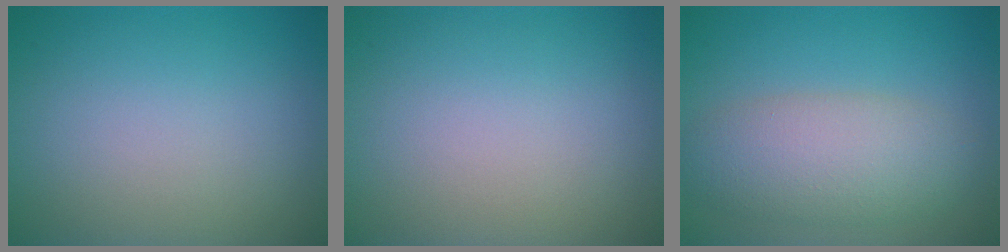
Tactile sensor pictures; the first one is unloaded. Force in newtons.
{"total": 0.0}
{"total": 5.4, "press": 5.4, "slide": 0.4}